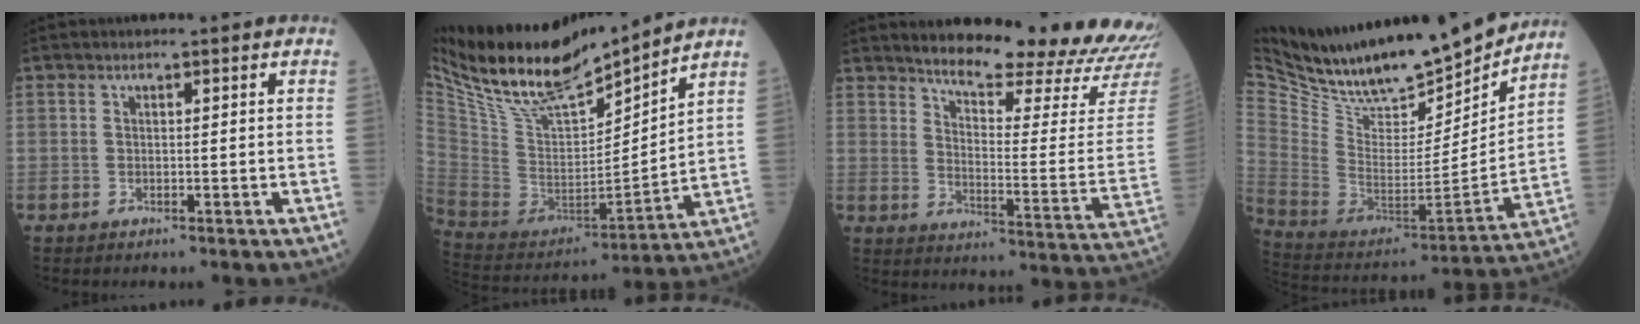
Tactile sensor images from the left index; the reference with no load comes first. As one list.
[{"total": 18.7, "force": [15.8, 2.9, 9.4], "torque": [-0.184, -0.003, 0.301]}, {"total": 22.4, "force": [20.8, 0.6, 8.2], "torque": [-0.117, -0.108, 0.254]}, {"total": 25.9, "force": [22.6, 6.4, 11.0], "torque": [-0.213, -0.040, 0.354]}]